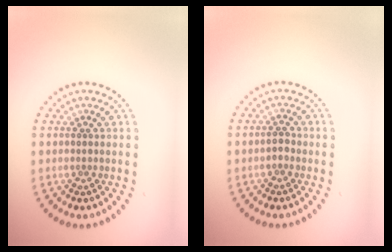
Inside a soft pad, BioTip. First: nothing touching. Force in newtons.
{"total": 0.9, "press": 0.8, "slide": 0.3}